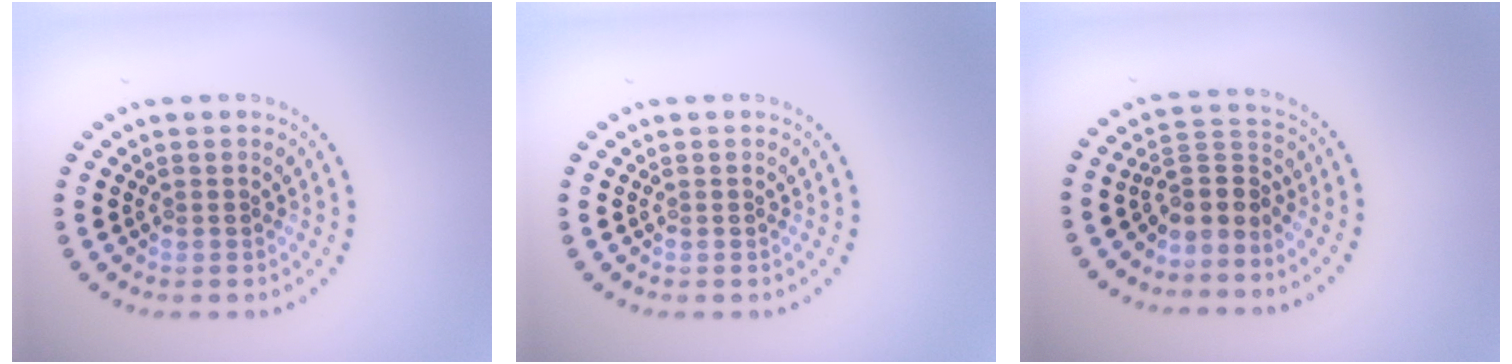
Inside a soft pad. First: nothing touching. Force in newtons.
{"total": 0.0}
{"total": 3.0, "press": 2.1, "slide": 2.1}